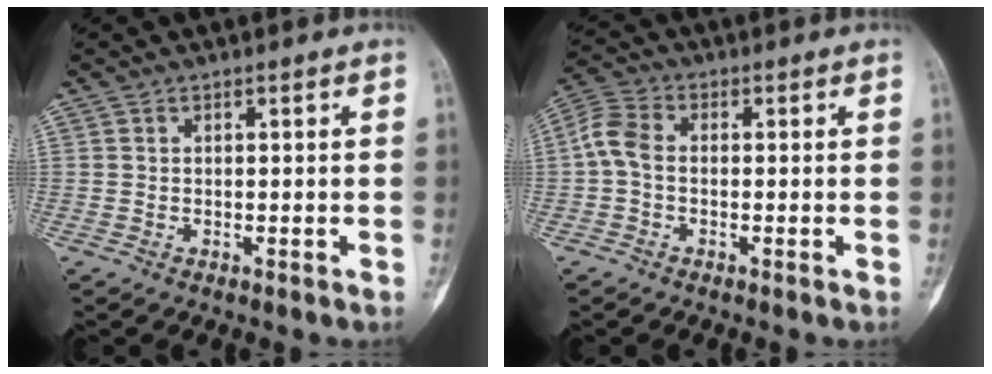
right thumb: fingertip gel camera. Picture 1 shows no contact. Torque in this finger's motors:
{"motor_torque": [0.64, 0.72, 0.46, -0.59, 0.13]}